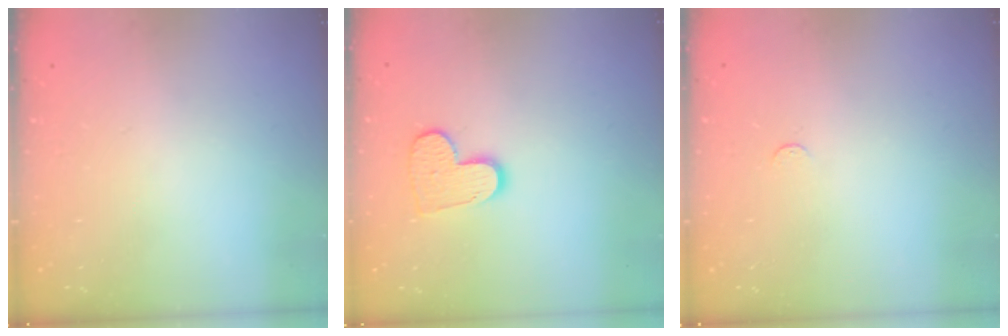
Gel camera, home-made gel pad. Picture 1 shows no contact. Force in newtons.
{"total": 10.4, "press": 10.4, "slide": 0.7}
{"total": 2.7, "press": 2.7, "slide": 0.2}